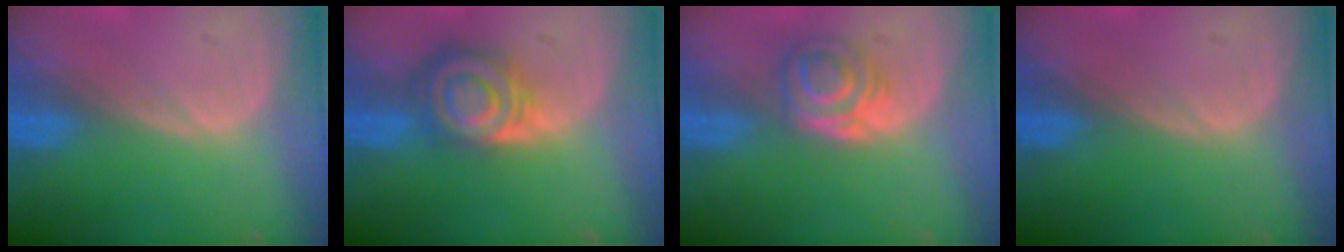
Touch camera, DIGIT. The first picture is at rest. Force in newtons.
{"total": 7.9, "press": 7.0, "slide": 3.8}
{"total": 5.2, "press": 4.8, "slide": 2.1}
{"total": 0.0}